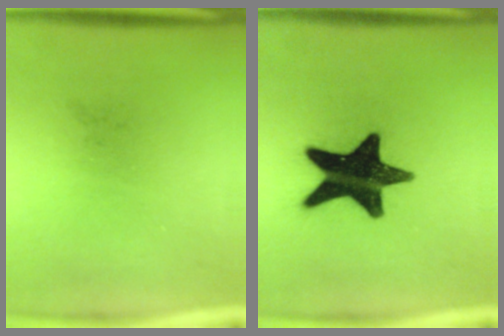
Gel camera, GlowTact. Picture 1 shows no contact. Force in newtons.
{"total": 18.6}